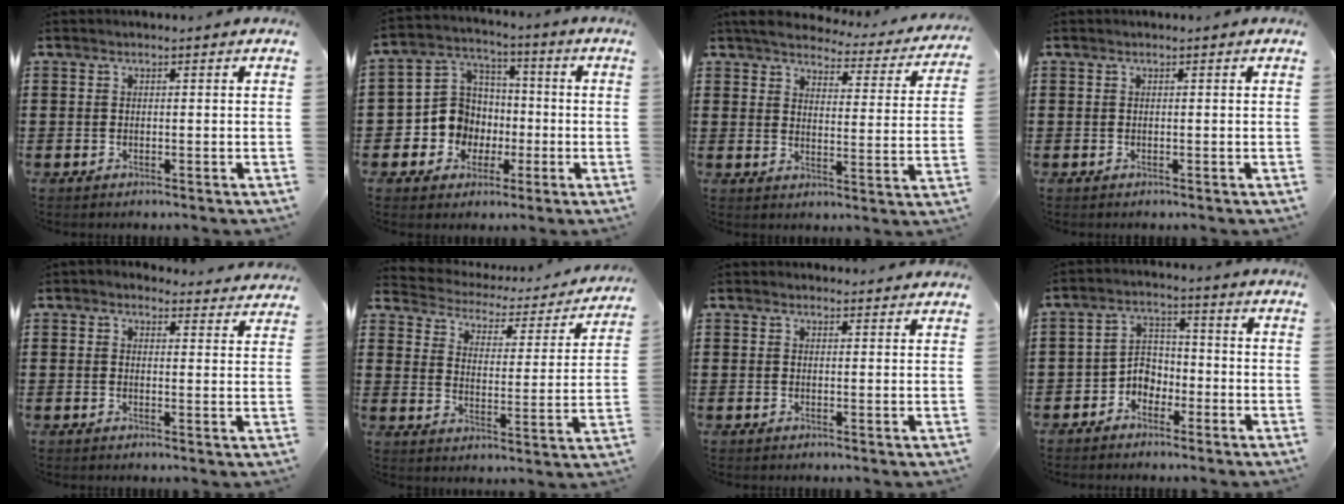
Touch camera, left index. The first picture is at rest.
{"total": 9.1, "force": [-1.5, 8.6, 2.7], "torque": [-0.098, 0.011, -0.024]}
{"total": 3.9, "force": [3.8, 0.3, 0.8], "torque": [-0.040, -0.028, 0.062]}
{"total": 0.0}
{"total": 2.6, "force": [2.5, 0.7, 0.4], "torque": [-0.008, -0.013, 0.044]}
{"total": 2.3, "force": [2.1, 1.0, 0.3], "torque": [-0.026, -0.021, 0.025]}
{"total": 1.4, "force": [1.4, 0.3, 0.0], "torque": [-0.004, 0.002, 0.027]}
{"total": 4.1, "force": [-2.8, 2.9, 1.0], "torque": [-0.029, 0.009, -0.061]}